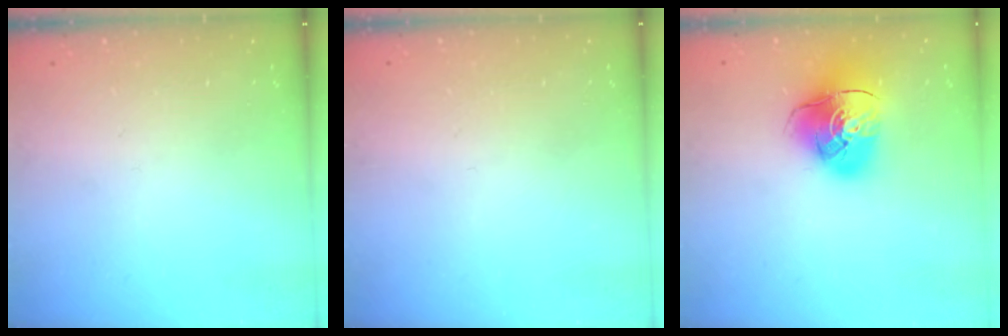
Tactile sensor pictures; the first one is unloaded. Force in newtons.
{"total": 0.9, "press": 0.9, "slide": 0.1}
{"total": 12.8, "press": 12.6, "slide": 1.9}